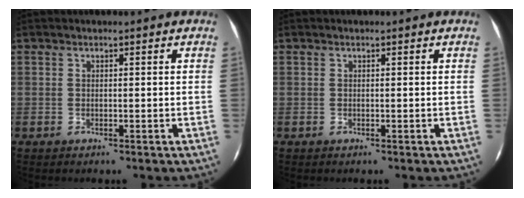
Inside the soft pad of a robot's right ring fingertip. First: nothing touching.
{"total": 0.0}